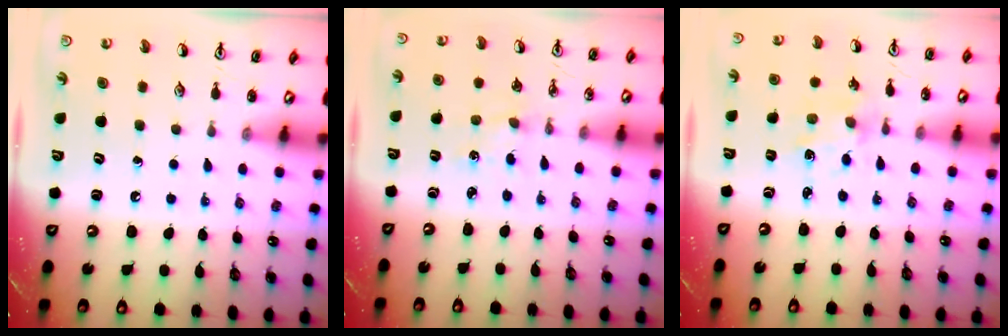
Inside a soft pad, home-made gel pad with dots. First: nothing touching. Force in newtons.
{"total": 0.7, "press": 0.7, "slide": 0.2}
{"total": 2.0, "press": 1.8, "slide": 0.7}